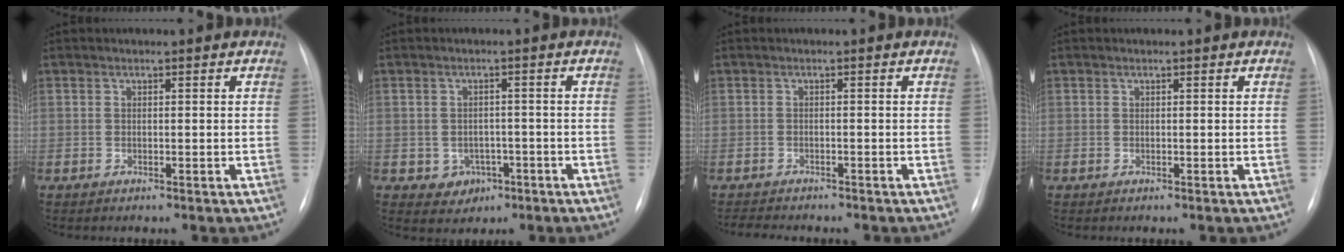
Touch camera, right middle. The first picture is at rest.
{"total": 3.7, "force": [-1.5, 3.2, 1.1], "torque": [-0.011, 0.008, -0.010]}
{"total": 3.3, "force": [-3.1, 0.3, 1.1], "torque": [-0.016, -0.009, -0.046]}
{"total": 0.0}